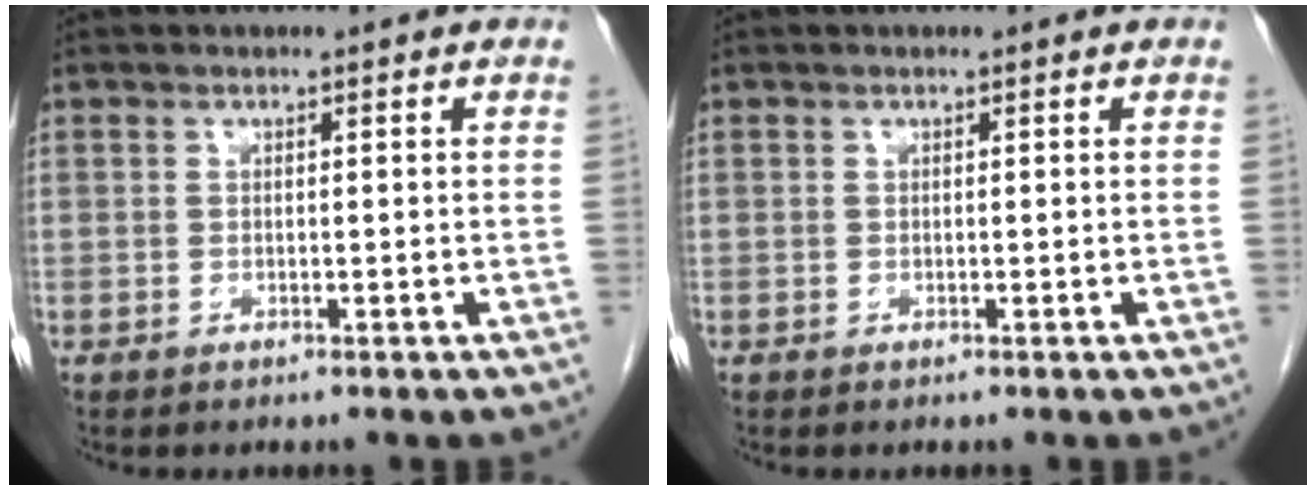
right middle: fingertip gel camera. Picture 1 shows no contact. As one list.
[{"total": 0.0}]